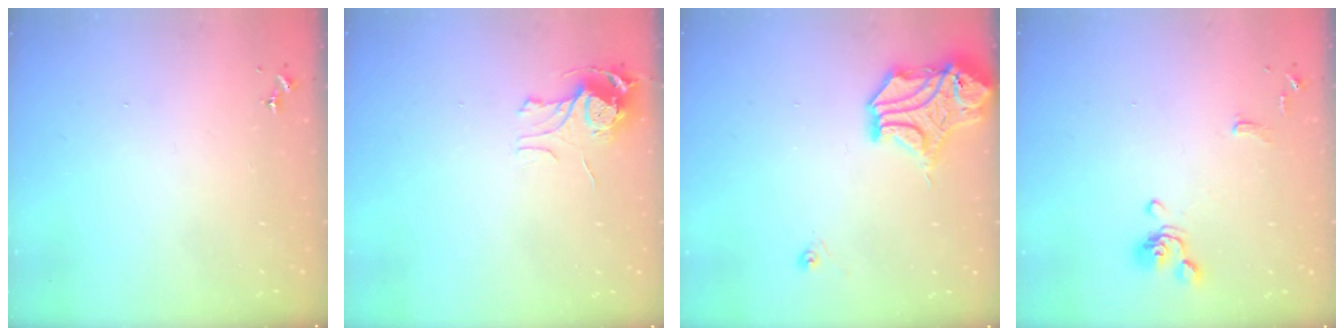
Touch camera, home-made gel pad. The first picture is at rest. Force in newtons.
{"total": 8.1, "press": 8.1, "slide": 0.7}
{"total": 14.3, "press": 14.0, "slide": 2.5}
{"total": 10.3, "press": 10.2, "slide": 1.3}